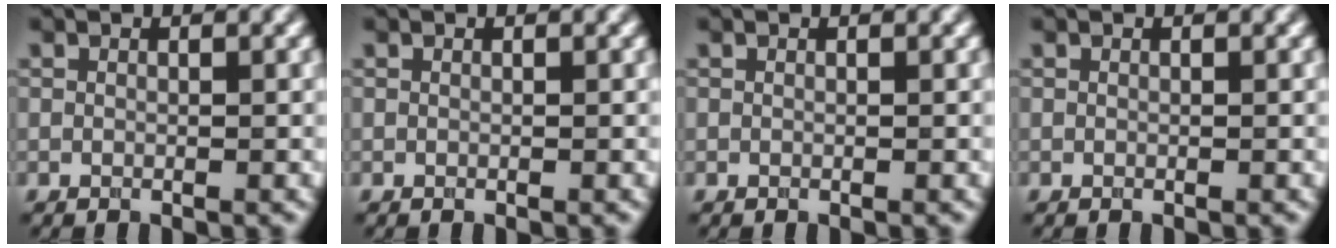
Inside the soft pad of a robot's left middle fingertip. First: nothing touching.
{"total": 0.0}
{"total": 0.0}
{"total": 0.0}